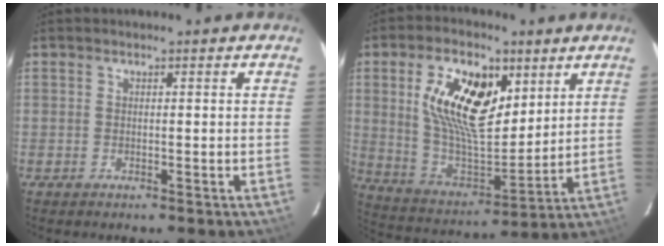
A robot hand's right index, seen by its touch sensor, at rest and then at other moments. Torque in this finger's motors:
{"motor_torque": [1.44, 0.70, 1.04, 0.21]}